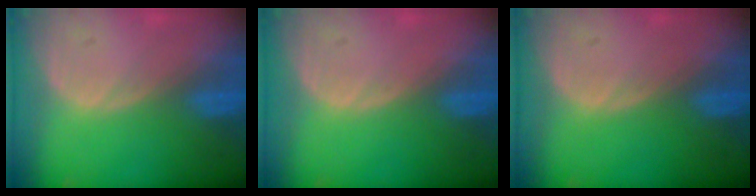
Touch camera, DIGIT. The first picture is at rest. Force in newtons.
{"total": 0.0}
{"total": 0.0}